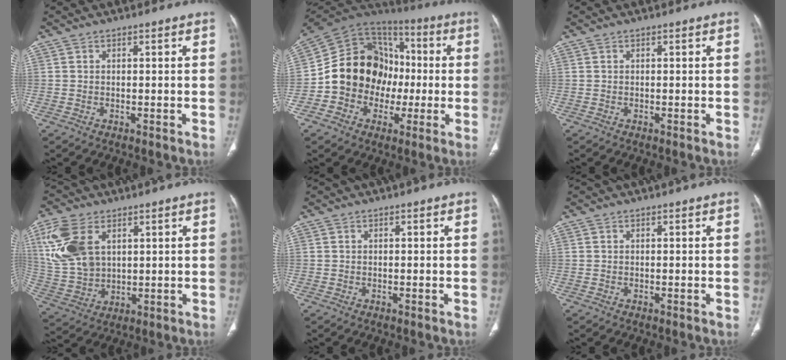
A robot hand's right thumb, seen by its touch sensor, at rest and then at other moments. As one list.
[{"total": 19.1, "force": [-1.9, 15.9, 10.4], "torque": [-0.140, 0.048, -0.033]}, {"total": 0.0}, {"total": 13.7, "force": [5.0, 8.6, 9.4], "torque": [-0.203, -0.009, 0.113]}, {"total": 0.0}, {"total": 0.0}]